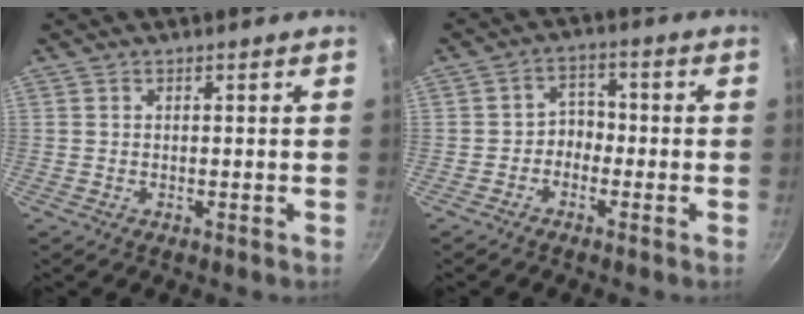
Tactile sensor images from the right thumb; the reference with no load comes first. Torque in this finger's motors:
{"motor_torque": [-0.40, 0.29, -0.03, 0.13, -0.03]}